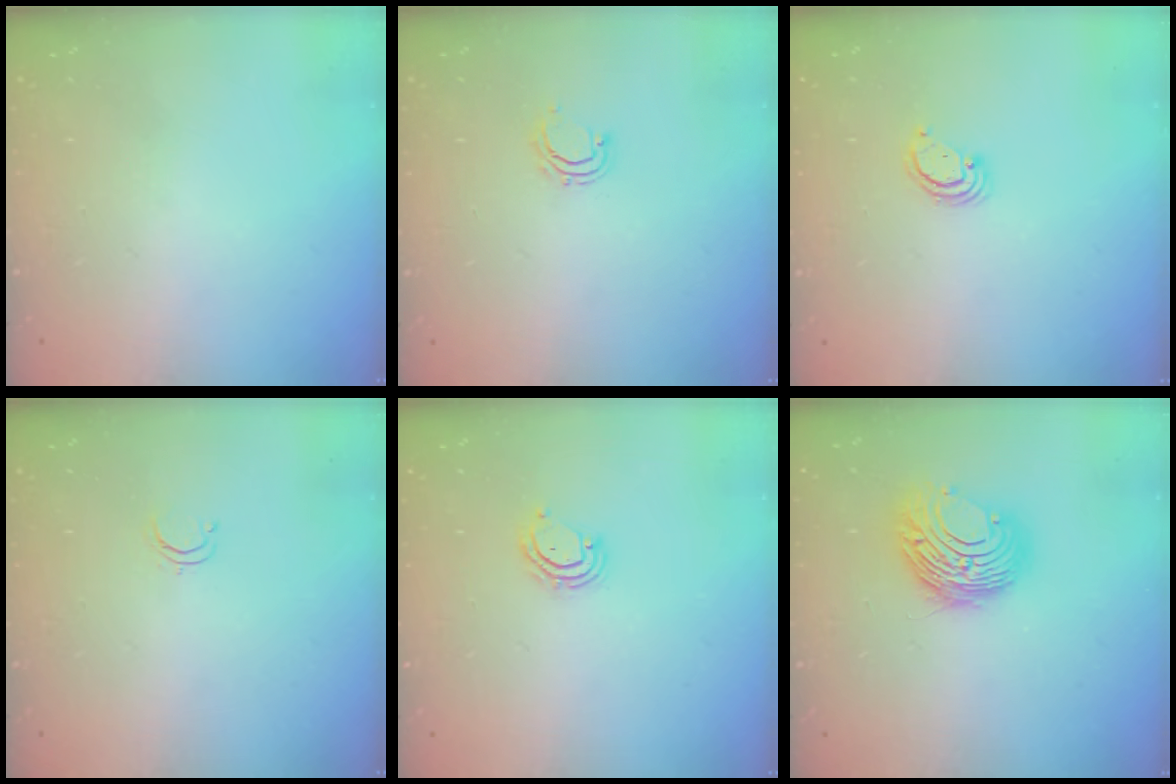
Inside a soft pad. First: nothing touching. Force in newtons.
{"total": 4.9, "press": 4.8, "slide": 0.9}
{"total": 2.3, "press": 2.3, "slide": 0.2}
{"total": 2.4, "press": 2.4, "slide": 0.2}
{"total": 4.6, "press": 4.6, "slide": 0.3}
{"total": 10.9, "press": 10.9, "slide": 0.6}